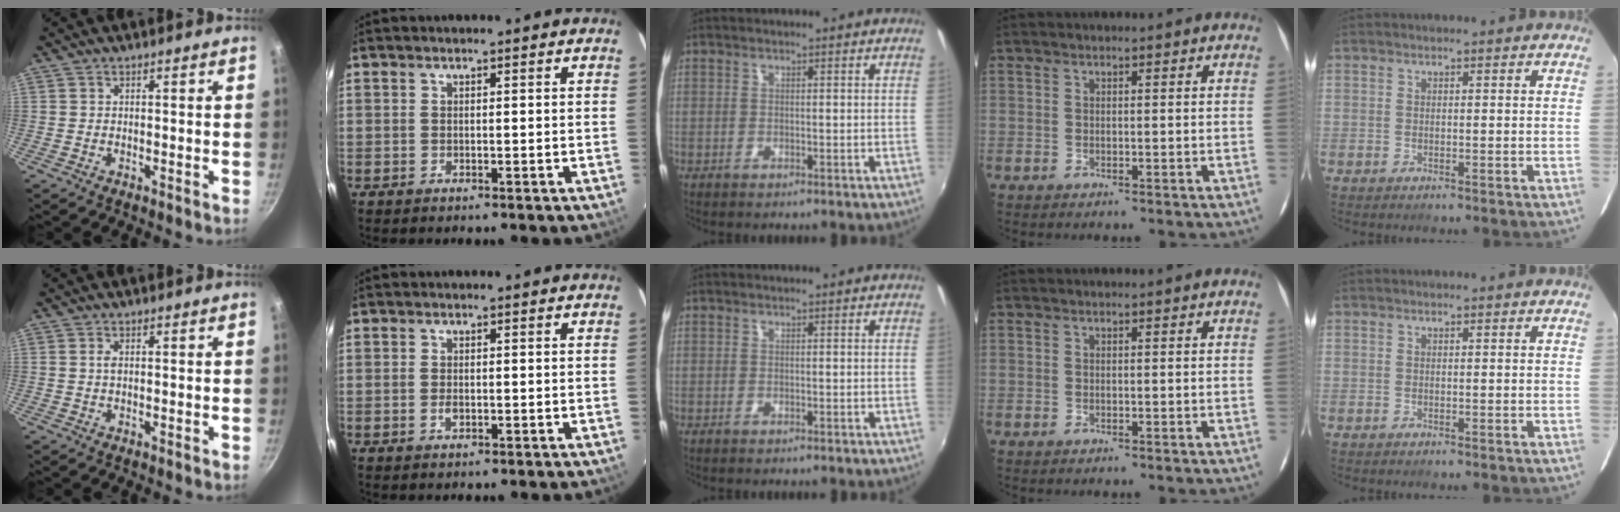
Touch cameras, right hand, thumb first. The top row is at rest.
{"thumb": {"total": 1.1, "force": [0.2, 0.6, 0.9], "torque": [-0.017, 0.002, 0.002]}, "index": {"total": 1.5, "force": [-0.5, 0.8, 1.2], "torque": [-0.024, 0.000, -0.009]}}